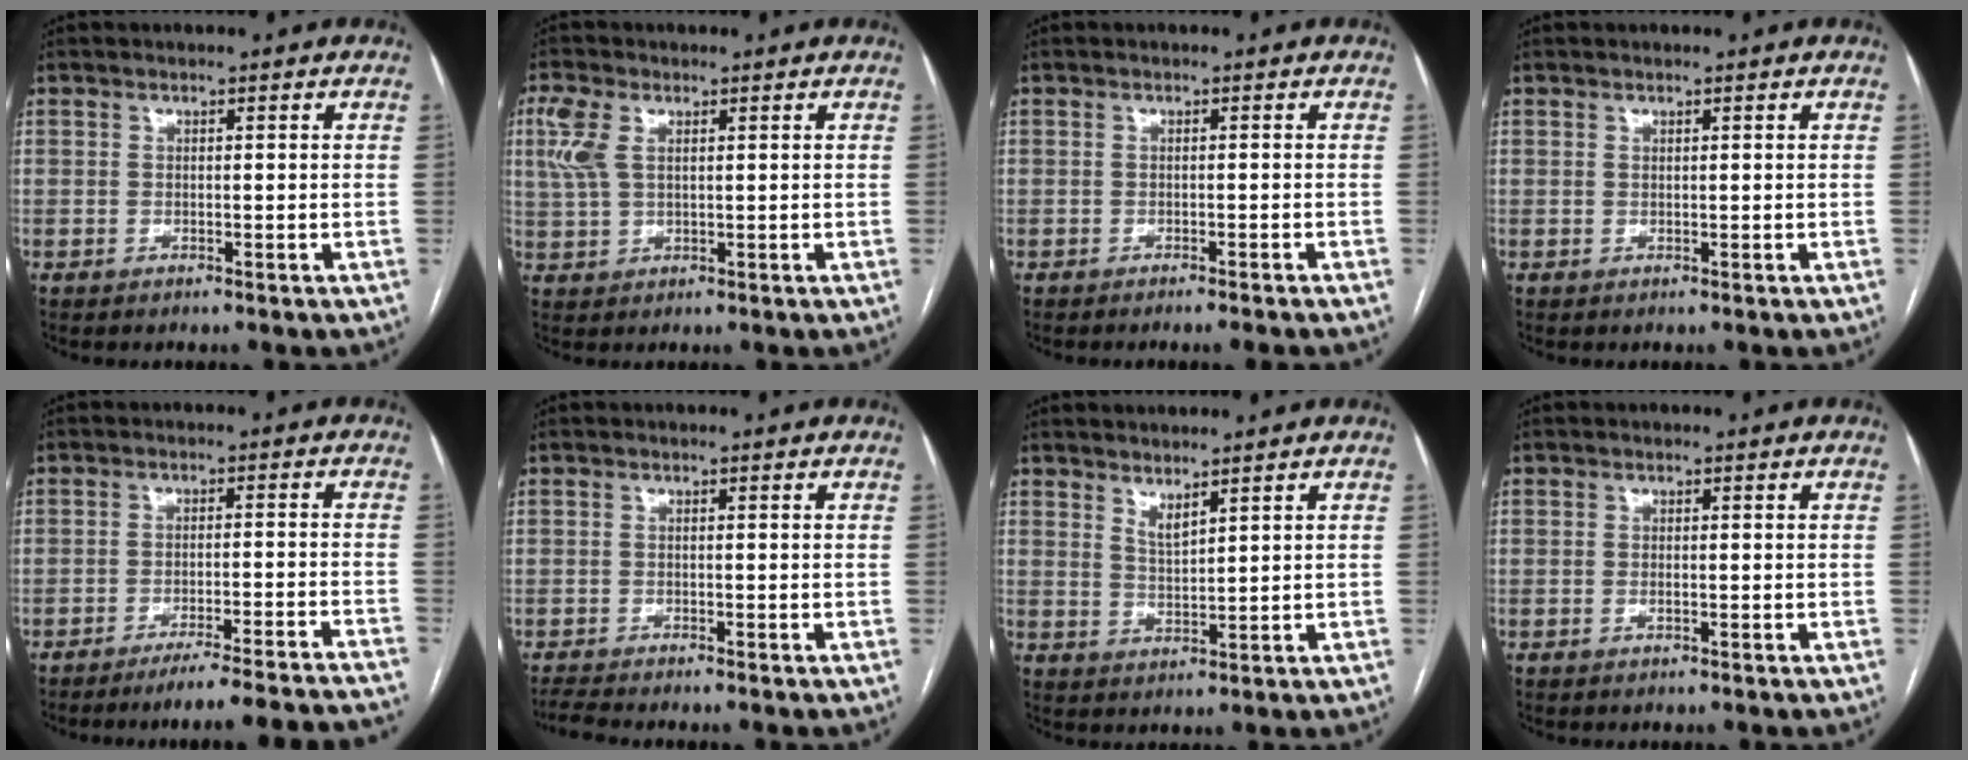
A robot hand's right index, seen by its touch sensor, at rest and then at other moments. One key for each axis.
{"total": 5.3, "fx": 2.1, "fy": 2.8, "fz": 4.0, "tx": -0.121, "ty": 0.021, "tz": 0.048}
{"total": 3.2, "fx": -2.7, "fy": -0.6, "fz": 1.5, "tx": -0.016, "ty": 0.000, "tz": -0.036}
{"total": 0.0}
{"total": 18.1, "fx": -17.0, "fy": -1.7, "fz": 6.2, "tx": -0.042, "ty": -0.029, "tz": -0.221}
{"total": 2.0, "fx": -1.8, "fy": -0.7, "fz": 0.2, "tx": -0.012, "ty": -0.011, "tz": -0.037}
{"total": 2.5, "fx": 2.1, "fy": 0.2, "fz": 1.4, "tx": -0.030, "ty": -0.016, "tz": 0.046}
{"total": 0.5, "fx": 0.0, "fy": 0.2, "fz": 0.5, "tx": -0.015, "ty": -0.001, "tz": 0.003}